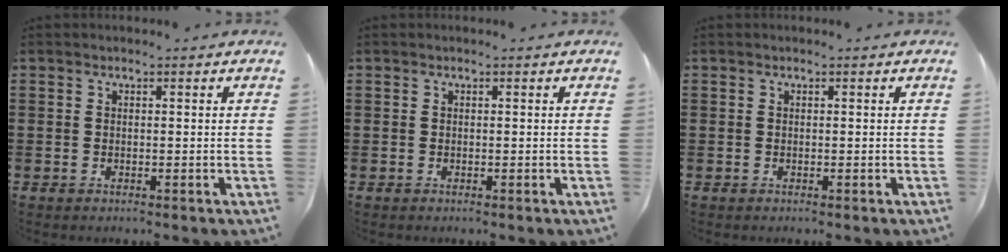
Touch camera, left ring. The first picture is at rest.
{"total": 0.0}
{"total": 0.0}